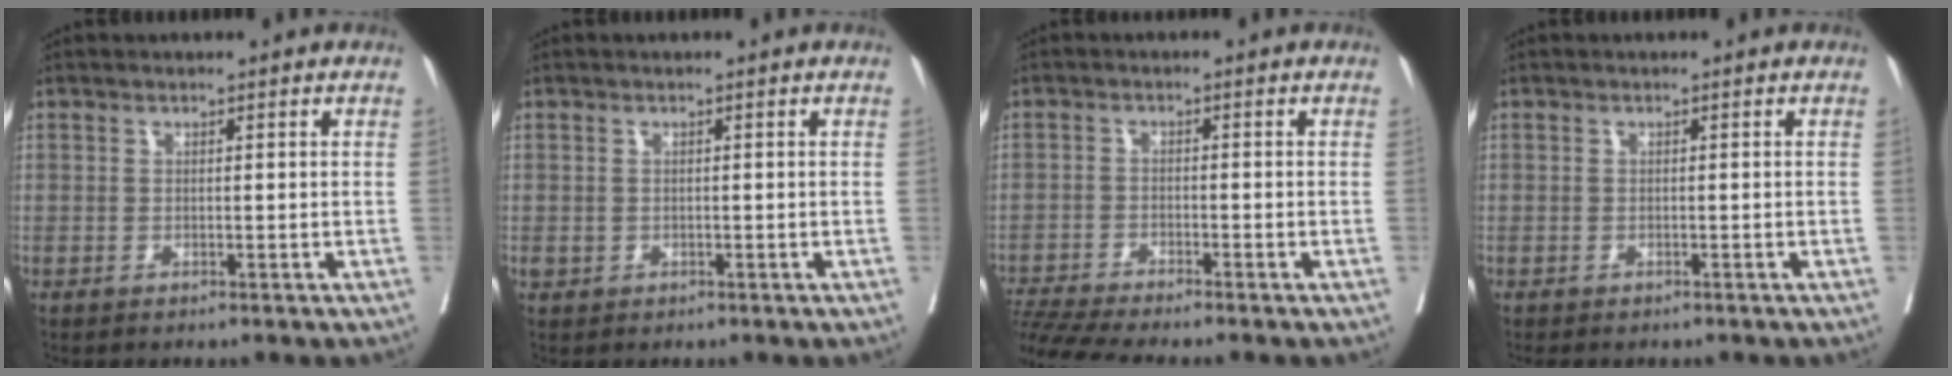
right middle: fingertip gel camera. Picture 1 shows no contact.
{"total": 1.0, "force": [-0.2, 0.9, 0.3], "torque": [-0.005, 0.003, 0.001]}
{"total": 7.9, "force": [-7.3, -1.2, 2.9], "torque": [-0.056, -0.013, -0.128]}
{"total": 1.6, "force": [-1.4, 0.7, 0.5], "torque": [-0.013, -0.004, -0.019]}